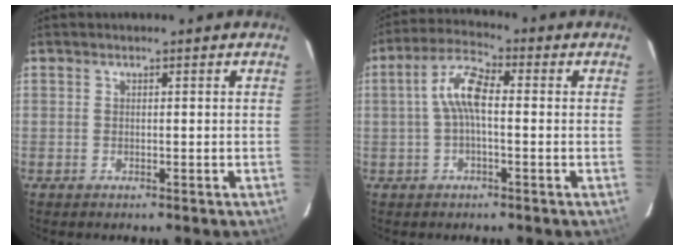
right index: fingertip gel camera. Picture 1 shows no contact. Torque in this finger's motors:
{"motor_torque": [0.77, -0.29, 0.50, 0.14]}